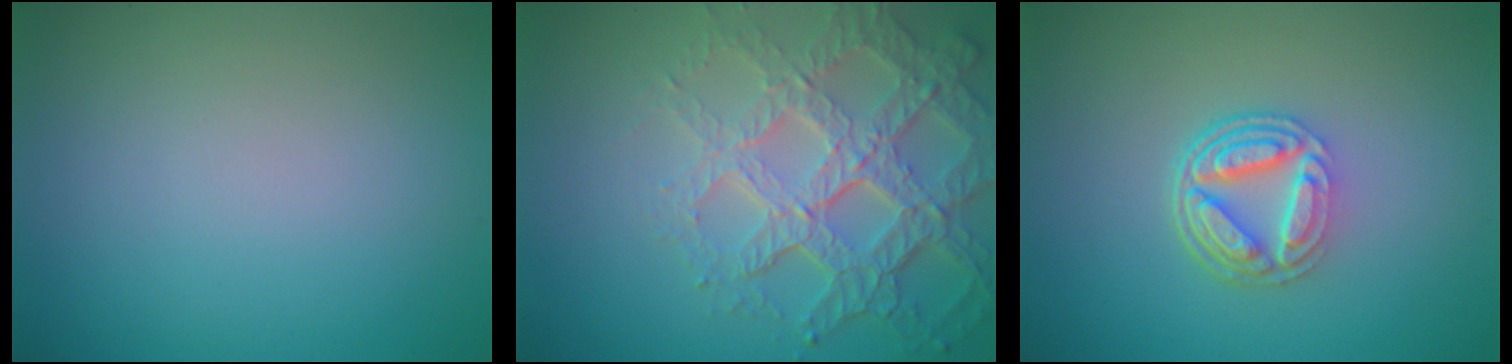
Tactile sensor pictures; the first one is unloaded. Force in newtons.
{"total": 7.6, "press": 5.3, "slide": 5.4}
{"total": 5.2, "press": 3.8, "slide": 3.6}